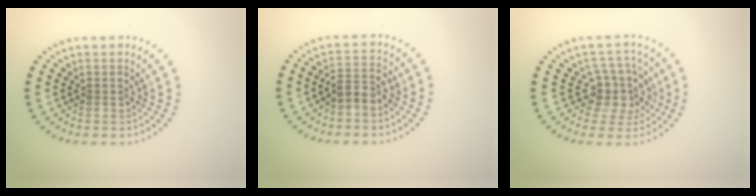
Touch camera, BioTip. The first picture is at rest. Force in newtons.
{"total": 2.4, "press": 2.2, "slide": 1.0}
{"total": 3.8, "press": 3.0, "slide": 2.3}